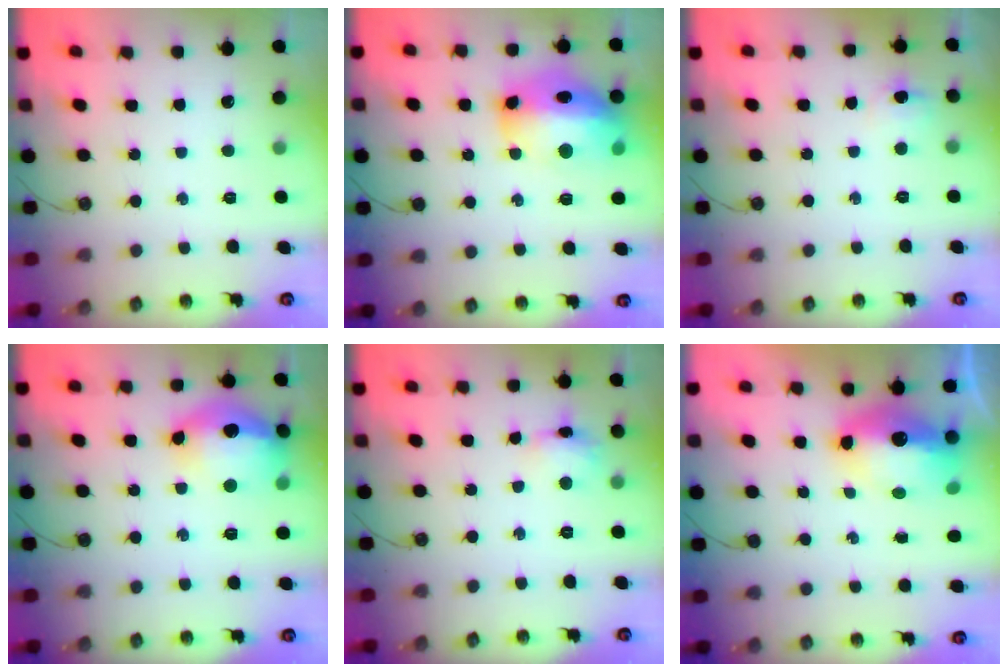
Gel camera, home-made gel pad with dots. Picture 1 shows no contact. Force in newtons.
{"total": 20.2, "press": 20.1, "slide": 1.8}
{"total": 5.0, "press": 4.5, "slide": 2.2}
{"total": 17.8, "press": 17.7, "slide": 1.6}
{"total": 7.6, "press": 7.6, "slide": 0.6}
{"total": 12.9, "press": 12.8, "slide": 1.4}